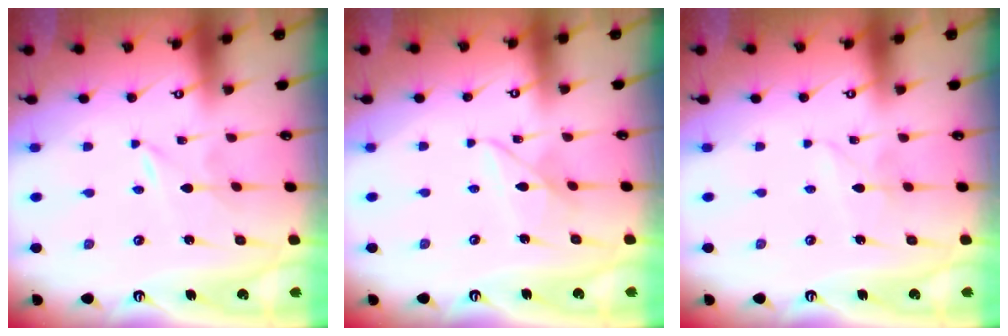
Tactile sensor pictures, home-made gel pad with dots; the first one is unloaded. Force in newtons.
{"total": 6.8, "press": 6.8, "slide": 0.4}
{"total": 2.3, "press": 2.3, "slide": 0.2}